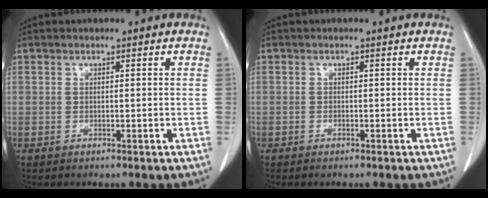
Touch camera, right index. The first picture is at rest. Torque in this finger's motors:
{"motor_torque": [0.15, -0.08, 0.04, 0.01]}